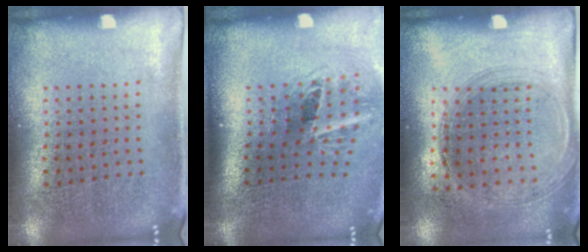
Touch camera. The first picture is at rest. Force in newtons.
{"total": 2.0, "press": 1.2, "slide": 1.6}
{"total": 1.4, "press": 1.2, "slide": 0.6}